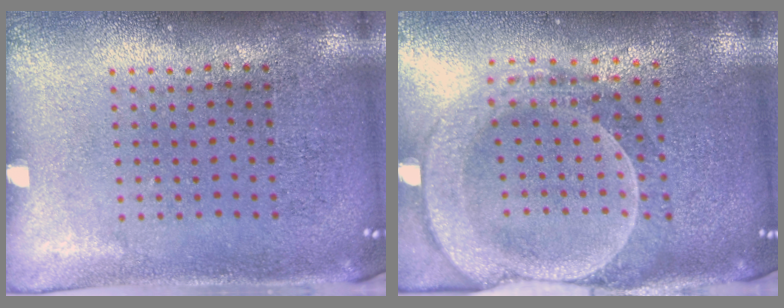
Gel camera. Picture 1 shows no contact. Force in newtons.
{"total": 2.4, "press": 2.2, "slide": 1.1}